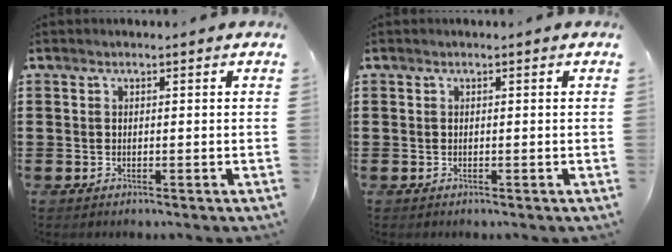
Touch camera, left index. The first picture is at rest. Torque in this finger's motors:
{"motor_torque": [-0.02, 0.02, -0.02, 0.00]}